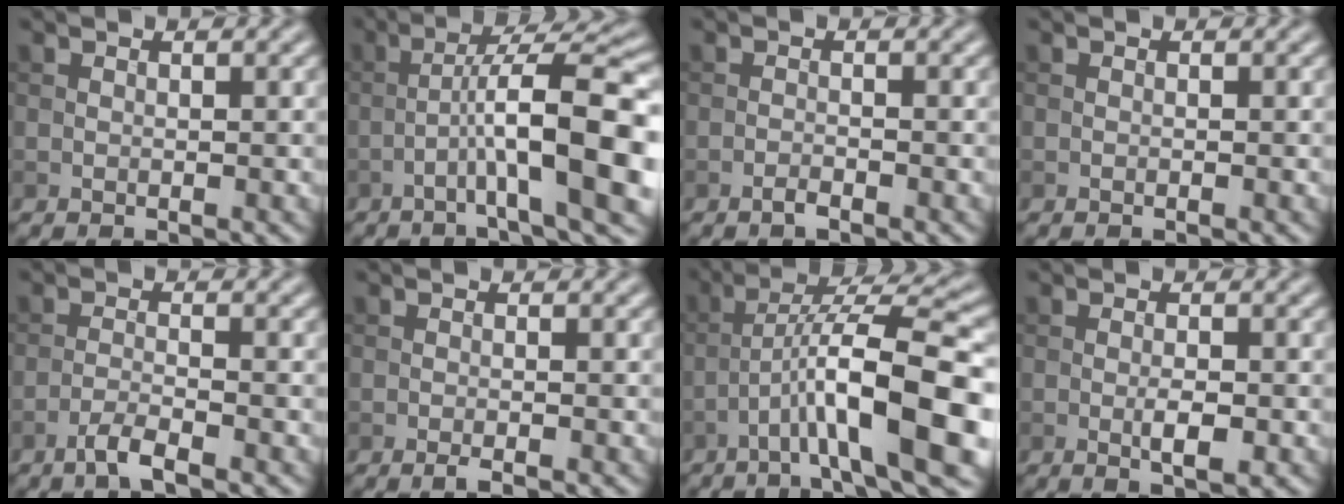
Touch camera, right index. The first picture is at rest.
{"total": 11.1, "force": [-2.7, 2.0, 10.6], "torque": [-0.156, 0.022, -0.041]}
{"total": 0.9, "force": [-0.7, 0.2, 0.5], "torque": [-0.009, 0.002, -0.015]}
{"total": 0.0}
{"total": 2.4, "force": [-1.7, 0.3, 1.7], "torque": [-0.035, 0.004, -0.038]}
{"total": 1.1, "force": [-0.7, 0.2, 0.9], "torque": [-0.014, -0.002, -0.013]}
{"total": 11.6, "force": [-3.9, 2.4, 10.6], "torque": [-0.168, 0.022, -0.061]}
{"total": 2.2, "force": [-0.6, 0.6, 2.0], "torque": [-0.034, -0.001, -0.010]}